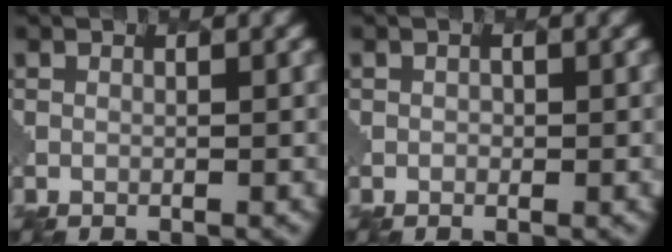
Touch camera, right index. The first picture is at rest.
{"total": 1.2, "force": [-0.1, 1.2, 0.2], "torque": [-0.019, -0.008, -0.008]}